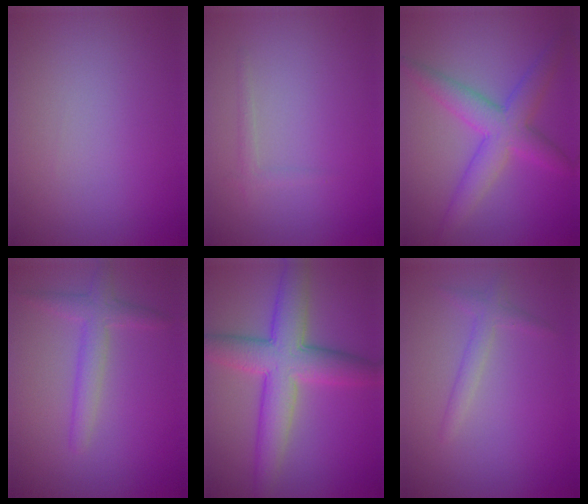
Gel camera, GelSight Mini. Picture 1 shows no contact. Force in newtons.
{"total": 0.9, "press": 0.9, "slide": 0.0}
{"total": 4.9, "press": 4.9, "slide": 0.1}
{"total": 2.3, "press": 2.3, "slide": 0.0}
{"total": 7.4, "press": 7.4, "slide": 0.1}
{"total": 1.6, "press": 1.6, "slide": 0.1}